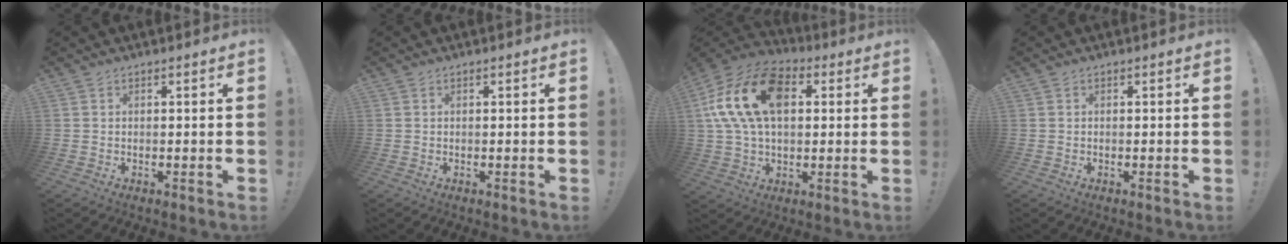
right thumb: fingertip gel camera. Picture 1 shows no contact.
{"total": 0.0}
{"total": 20.7, "force": [5.3, 13.3, 15.1], "torque": [-0.290, 0.006, 0.096]}
{"total": 0.0}